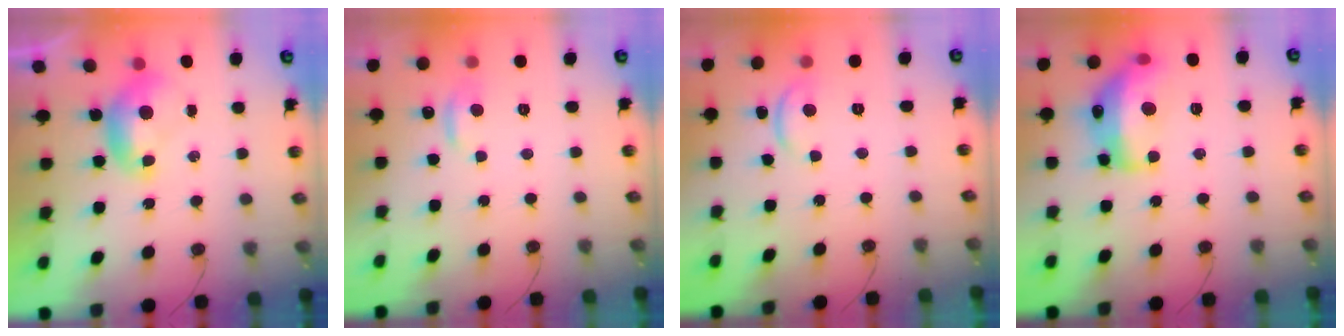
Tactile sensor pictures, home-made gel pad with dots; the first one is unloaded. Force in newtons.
{"total": 0.7, "press": 0.0, "slide": 0.7}
{"total": 1.3, "press": 1.3, "slide": 0.3}
{"total": 12.7, "press": 12.7, "slide": 0.9}